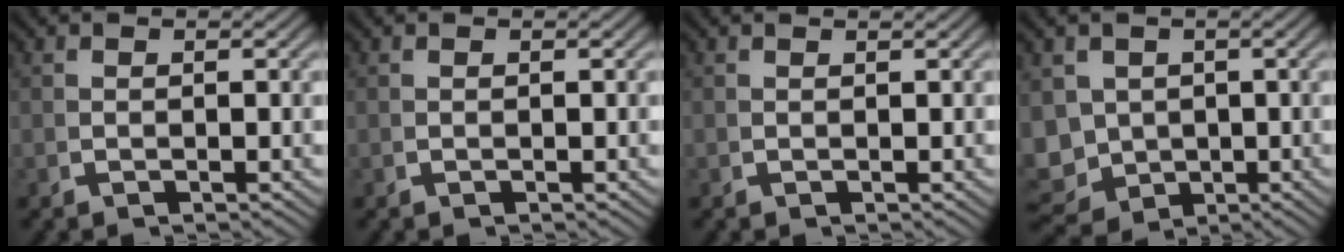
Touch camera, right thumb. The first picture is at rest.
{"total": 0.0}
{"total": 0.0}
{"total": 9.6, "force": [-2.1, 8.3, 4.3], "torque": [-0.112, -0.058, -0.010]}